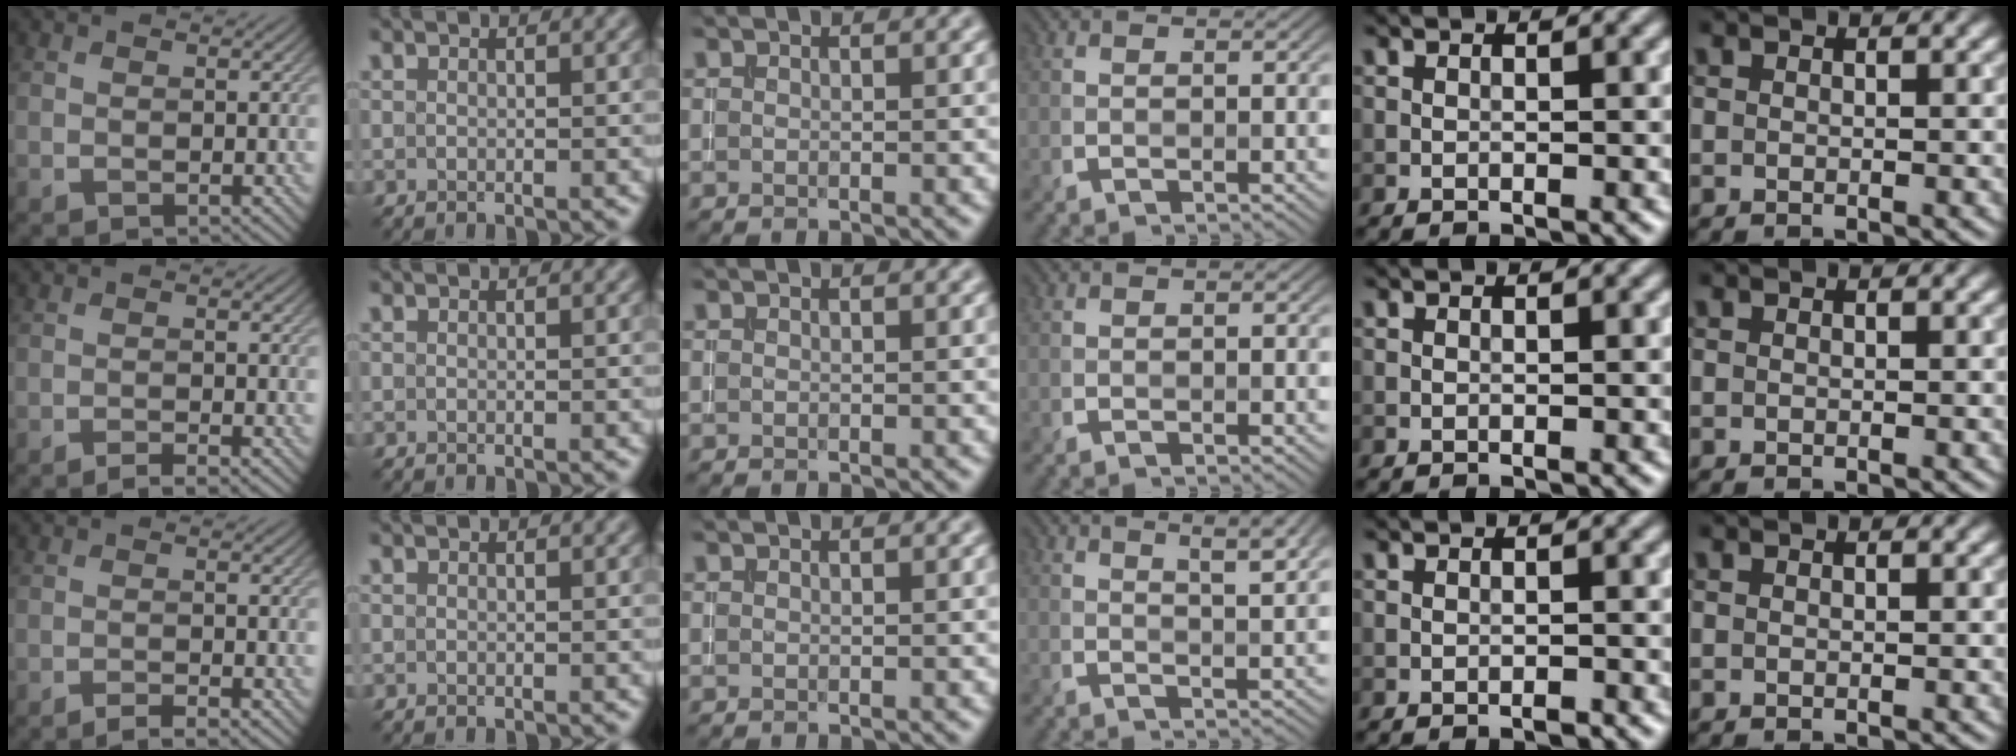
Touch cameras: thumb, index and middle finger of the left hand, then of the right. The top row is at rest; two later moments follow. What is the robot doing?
{"motion": "pour", "object": "almond"}